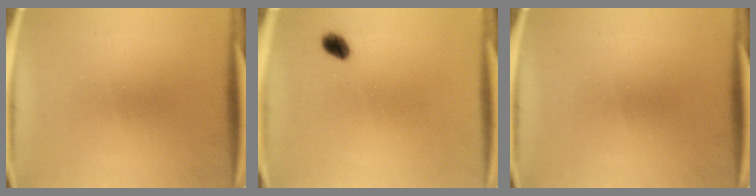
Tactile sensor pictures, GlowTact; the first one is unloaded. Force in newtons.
{"total": 2.8}
{"total": 0.0}